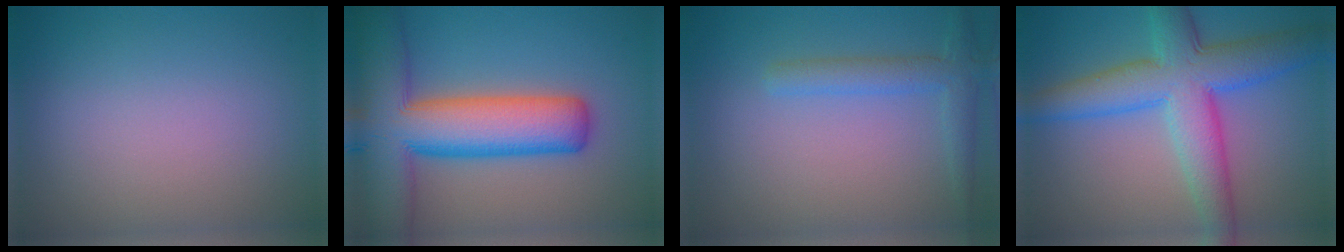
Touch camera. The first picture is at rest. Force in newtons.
{"total": 13.0, "press": 13.0, "slide": 0.7}
{"total": 2.6, "press": 2.6, "slide": 0.2}
{"total": 8.6, "press": 8.6, "slide": 0.1}